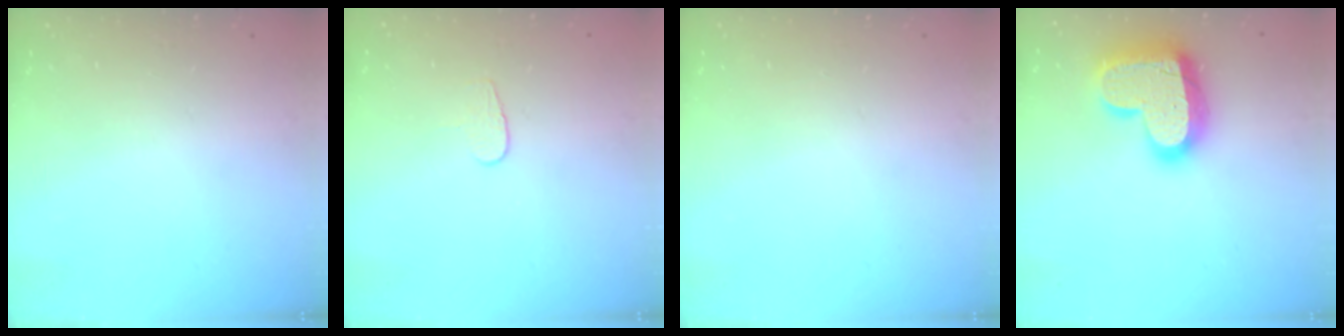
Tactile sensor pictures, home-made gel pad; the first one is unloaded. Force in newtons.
{"total": 3.7, "press": 3.7, "slide": 0.3}
{"total": 0.0}
{"total": 20.2, "press": 20.1, "slide": 1.3}